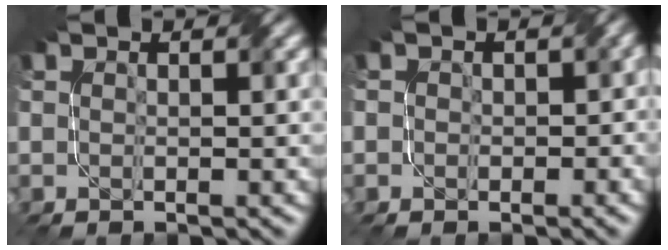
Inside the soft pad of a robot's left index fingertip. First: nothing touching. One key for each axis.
{"total": 2.0, "fx": 0.2, "fy": 1.9, "fz": 0.8, "tx": 0.004, "ty": 0.007, "tz": -0.001}